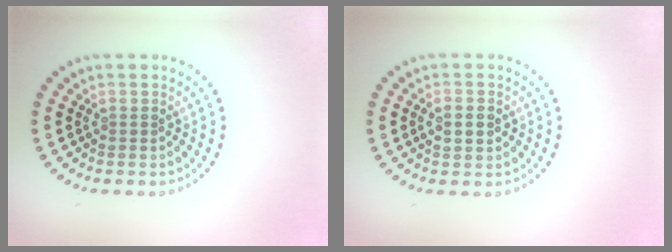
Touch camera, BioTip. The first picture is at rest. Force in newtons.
{"total": 2.6, "press": 2.6, "slide": 0.1}